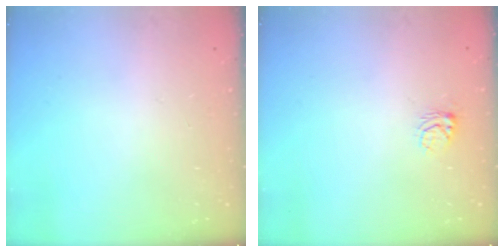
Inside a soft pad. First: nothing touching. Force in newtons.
{"total": 3.9, "press": 3.9, "slide": 0.5}